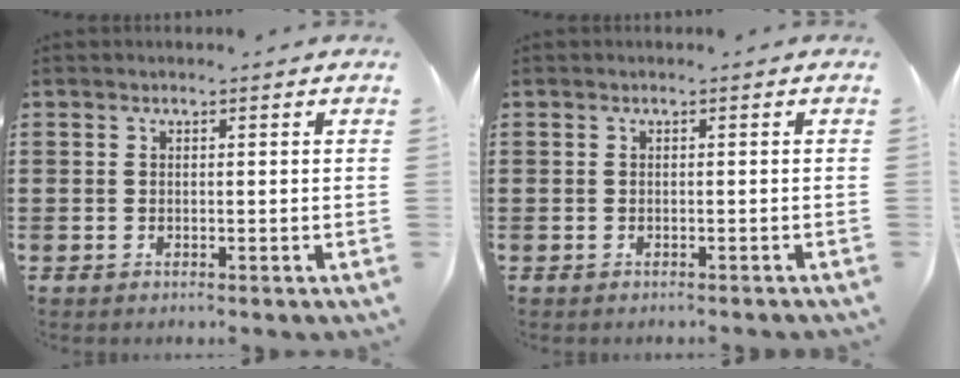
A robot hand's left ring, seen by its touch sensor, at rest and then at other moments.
{"total": 0.0}